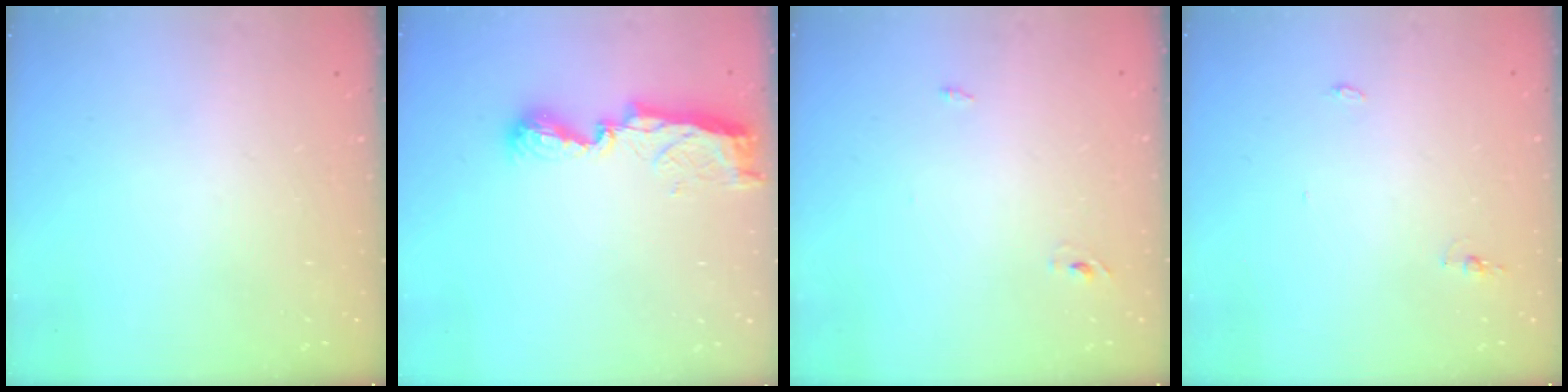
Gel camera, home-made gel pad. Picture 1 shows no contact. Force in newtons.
{"total": 8.0, "press": 8.0, "slide": 0.1}
{"total": 2.4, "press": 2.2, "slide": 1.0}
{"total": 7.7, "press": 4.4, "slide": 6.4}